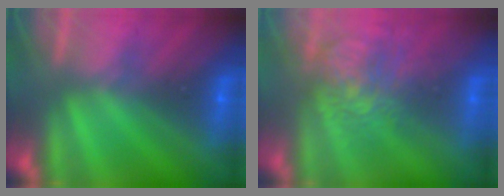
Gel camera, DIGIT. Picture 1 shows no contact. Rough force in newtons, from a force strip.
{"total": 3.4}